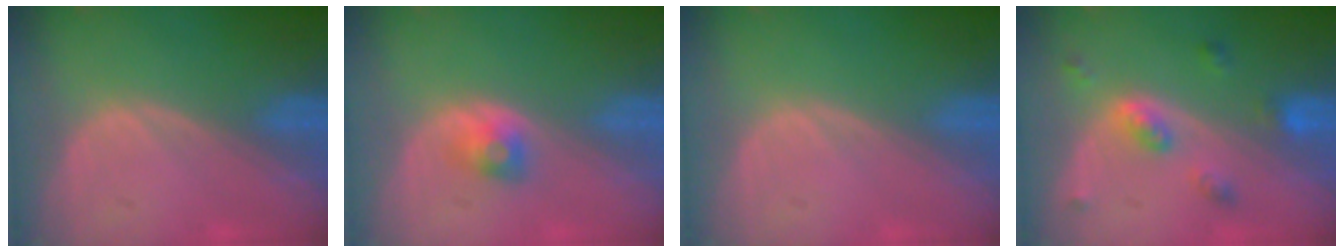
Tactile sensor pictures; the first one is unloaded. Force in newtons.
{"total": 2.4, "press": 2.3, "slide": 0.8}
{"total": 0.0}
{"total": 5.2, "press": 4.5, "slide": 2.8}